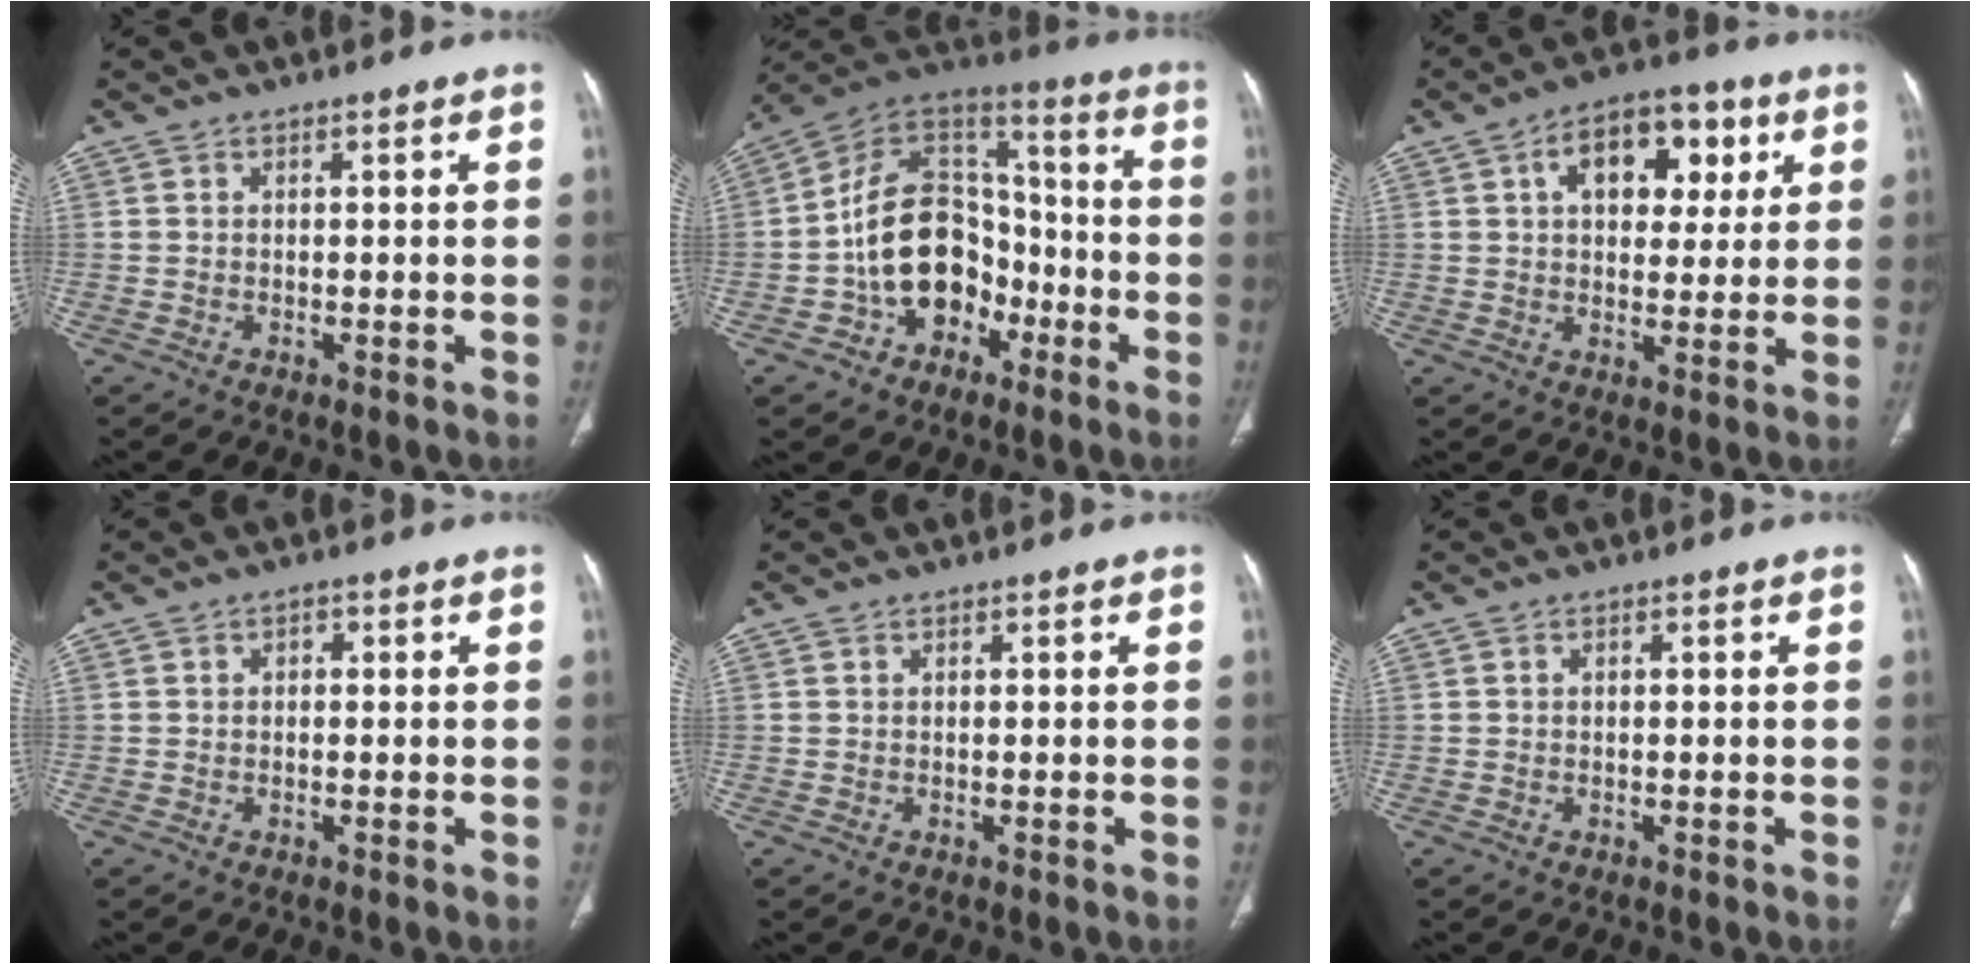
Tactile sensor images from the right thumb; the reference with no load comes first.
{"total": 18.0, "force": [-5.7, 13.2, 10.9], "torque": [-0.139, 0.069, -0.098]}
{"total": 13.3, "force": [4.5, 8.2, 9.5], "torque": [-0.097, 0.006, 0.065]}
{"total": 1.2, "force": [0.3, 0.9, 0.8], "torque": [-0.009, 0.006, 0.003]}
{"total": 0.0}
{"total": 0.0}